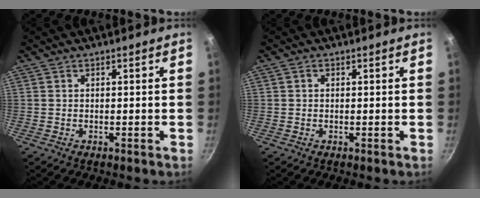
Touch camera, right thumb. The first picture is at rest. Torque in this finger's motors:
{"motor_torque": [0.28, 0.04, 0.01, 0.51, -0.02]}